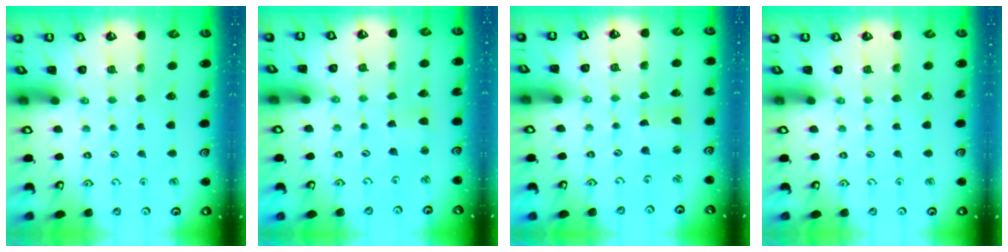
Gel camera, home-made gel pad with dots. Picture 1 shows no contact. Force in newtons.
{"total": 2.8, "press": 2.8, "slide": 0.3}
{"total": 1.1, "press": 1.1, "slide": 0.1}
{"total": 0.0}